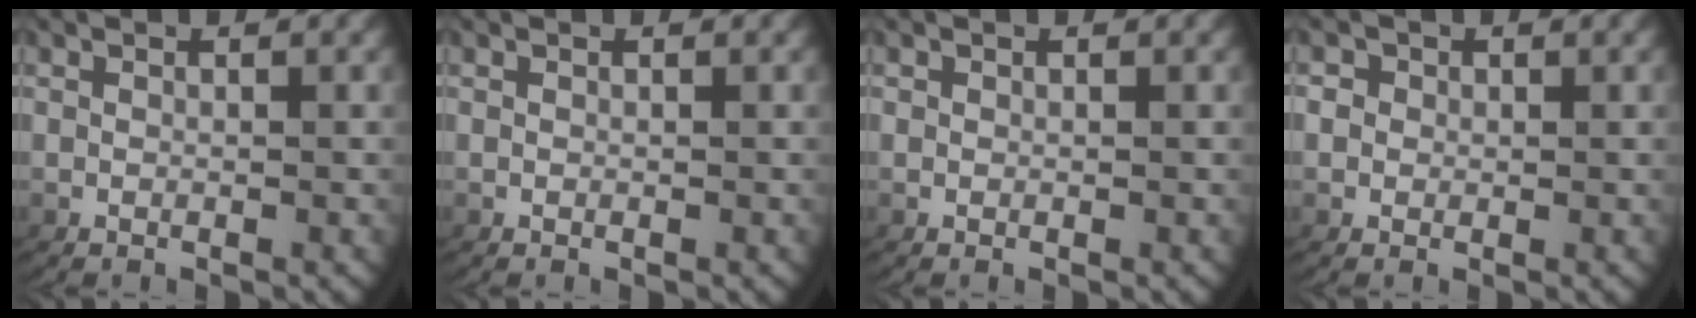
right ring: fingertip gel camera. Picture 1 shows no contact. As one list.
[{"total": 0.0}, {"total": 0.0}, {"total": 2.1, "force": [0.2, 2.1, 0.5], "torque": [-0.021, -0.002, 0.000]}]